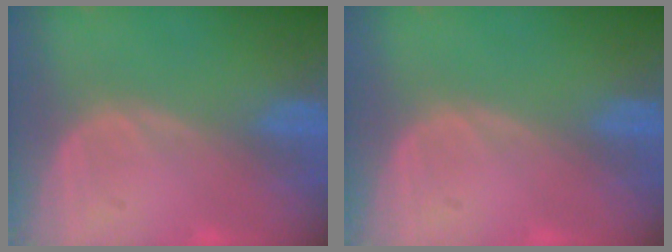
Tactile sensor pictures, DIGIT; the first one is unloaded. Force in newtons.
{"total": 0.0}